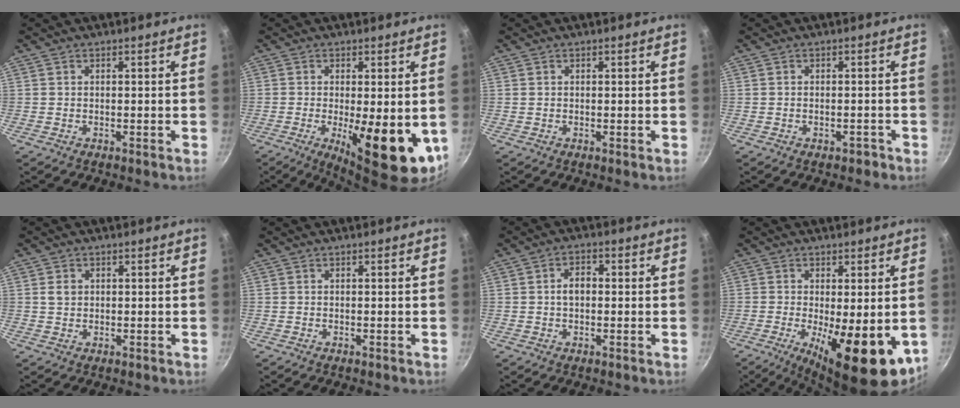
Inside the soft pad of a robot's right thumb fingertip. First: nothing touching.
{"total": 15.2, "force": [-3.6, 5.1, 13.8], "torque": [-0.162, -0.022, -0.033]}
{"total": 0.0}
{"total": 1.3, "force": [-0.9, 0.8, 0.5], "torque": [-0.010, 0.014, -0.010]}
{"total": 2.2, "force": [0.5, 1.8, 1.1], "torque": [-0.015, -0.001, 0.011]}
{"total": 0.0}
{"total": 3.7, "force": [0.1, 2.4, 2.8], "torque": [-0.045, 0.013, -0.002]}
{"total": 16.5, "force": [-4.7, 5.8, 14.7], "torque": [-0.178, -0.025, -0.048]}